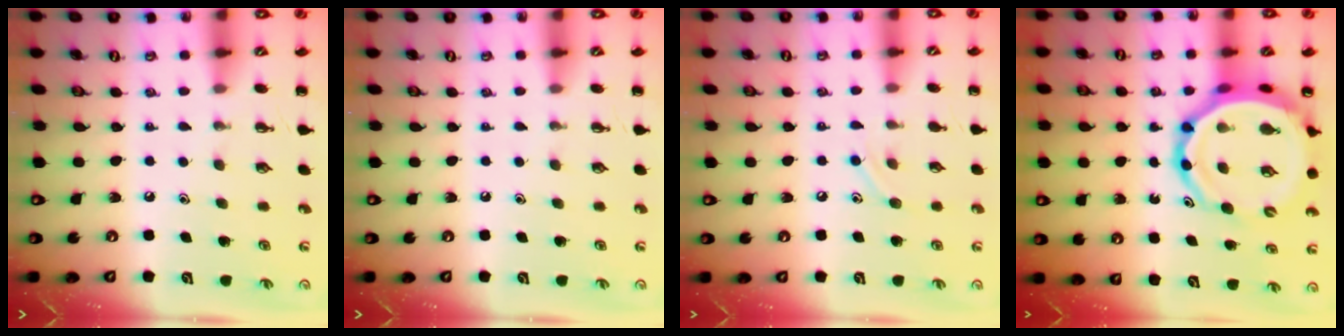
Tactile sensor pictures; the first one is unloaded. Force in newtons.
{"total": 0.0}
{"total": 6.4, "press": 6.2, "slide": 1.6}
{"total": 14.6, "press": 13.9, "slide": 4.2}